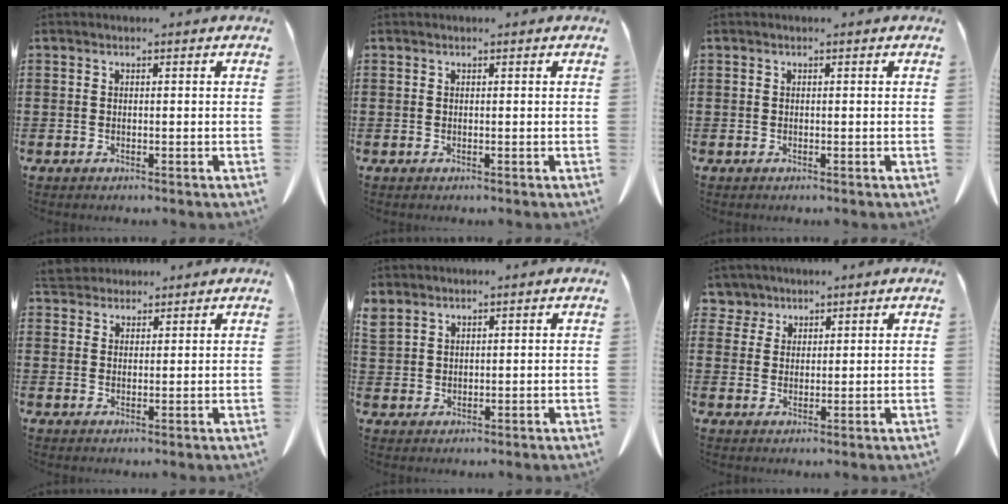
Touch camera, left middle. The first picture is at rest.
{"total": 0.0}
{"total": 0.0}
{"total": 3.3, "force": [3.2, 1.0, 0.3], "torque": [-0.015, -0.004, 0.061]}
{"total": 2.1, "force": [2.0, 0.7, 0.0], "torque": [-0.007, -0.001, 0.041]}
{"total": 3.4, "force": [2.4, 2.3, 0.3], "torque": [-0.023, 0.008, 0.046]}